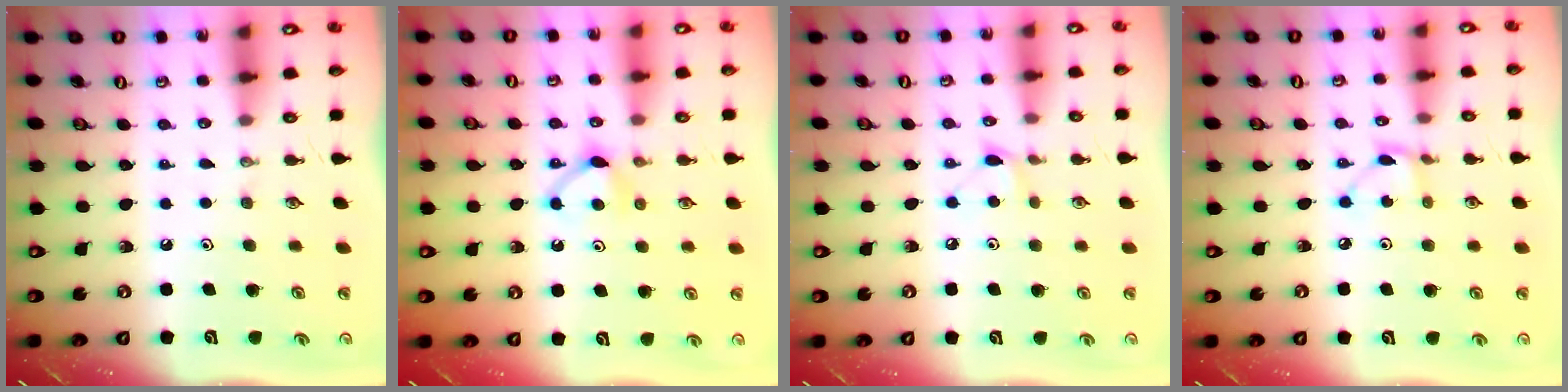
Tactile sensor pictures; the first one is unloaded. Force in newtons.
{"total": 5.8, "press": 5.8, "slide": 0.8}
{"total": 5.6, "press": 5.6, "slide": 0.6}
{"total": 2.4, "press": 2.4, "slide": 0.1}